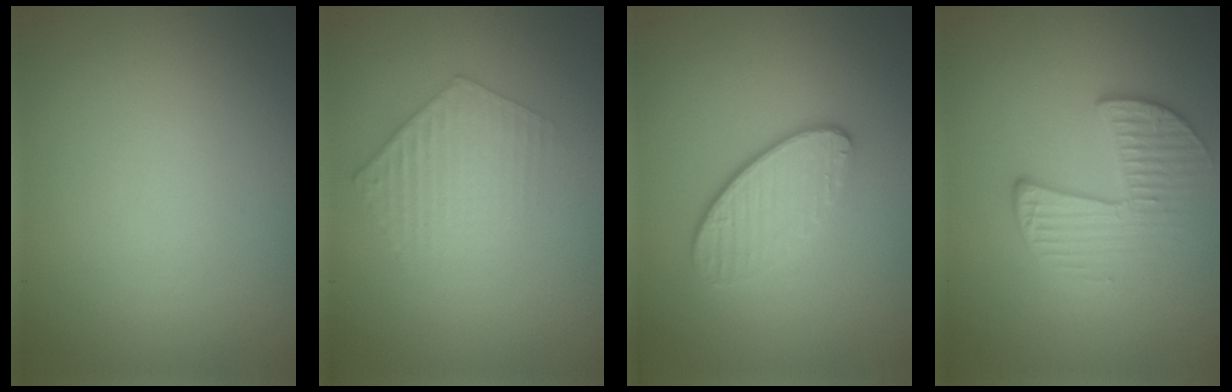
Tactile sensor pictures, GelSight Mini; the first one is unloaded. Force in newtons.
{"total": 2.9, "press": 2.9, "slide": 0.5}
{"total": 3.6, "press": 2.9, "slide": 2.2}
{"total": 3.4, "press": 2.9, "slide": 1.8}